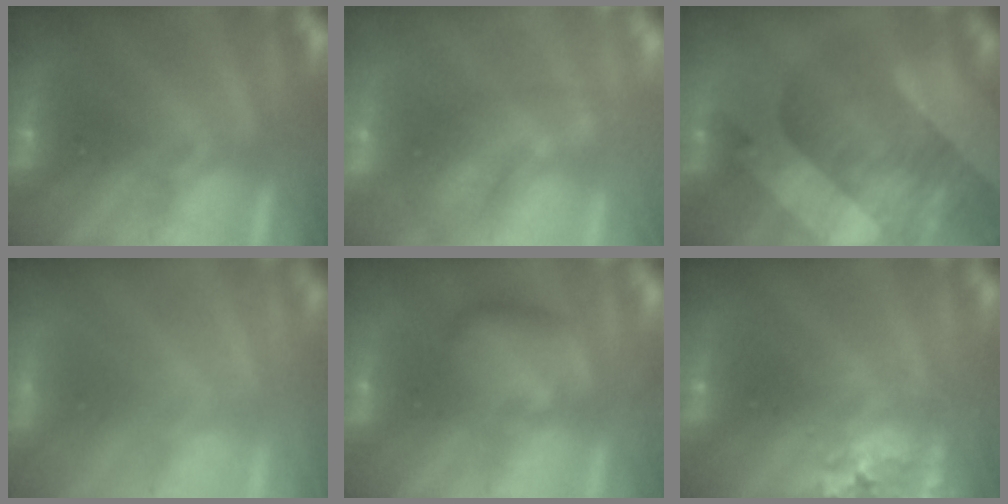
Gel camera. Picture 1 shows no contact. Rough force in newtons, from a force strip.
{"total": 2.4}
{"total": 3.2}
{"total": 5.9}
{"total": 2.4}
{"total": 2.7}